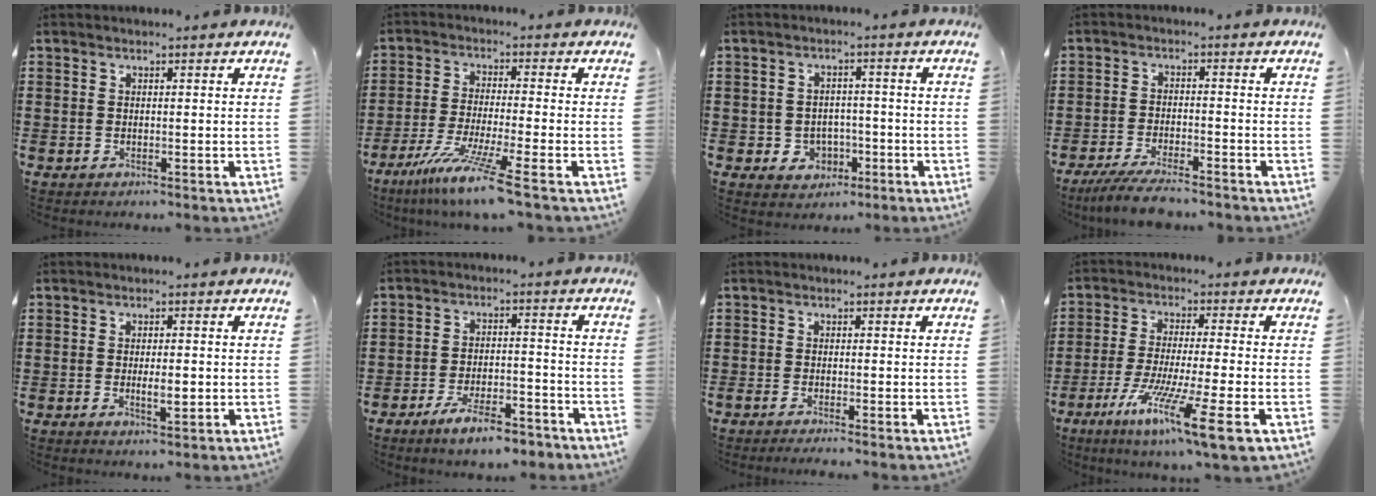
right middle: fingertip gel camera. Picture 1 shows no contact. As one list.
[{"total": 8.4, "force": [-6.0, -1.0, 5.7], "torque": [-0.126, -0.026, -0.121]}, {"total": 3.3, "force": [-1.4, 2.8, 1.2], "torque": [-0.032, 0.006, -0.031]}, {"total": 5.3, "force": [-4.6, 0.5, 2.5], "torque": [-0.060, -0.011, -0.091]}, {"total": 3.0, "force": [-0.6, 1.0, 2.7], "torque": [-0.040, -0.001, -0.013]}, {"total": 6.9, "force": [-5.4, 1.5, 4.0], "torque": [-0.074, 0.001, -0.101]}, {"total": 0.8, "force": [-0.6, 0.0, 0.5], "torque": [-0.010, -0.004, -0.010]}, {"total": 11.1, "force": [-6.1, 0.5, 9.2], "torque": [-0.181, -0.011, -0.117]}]